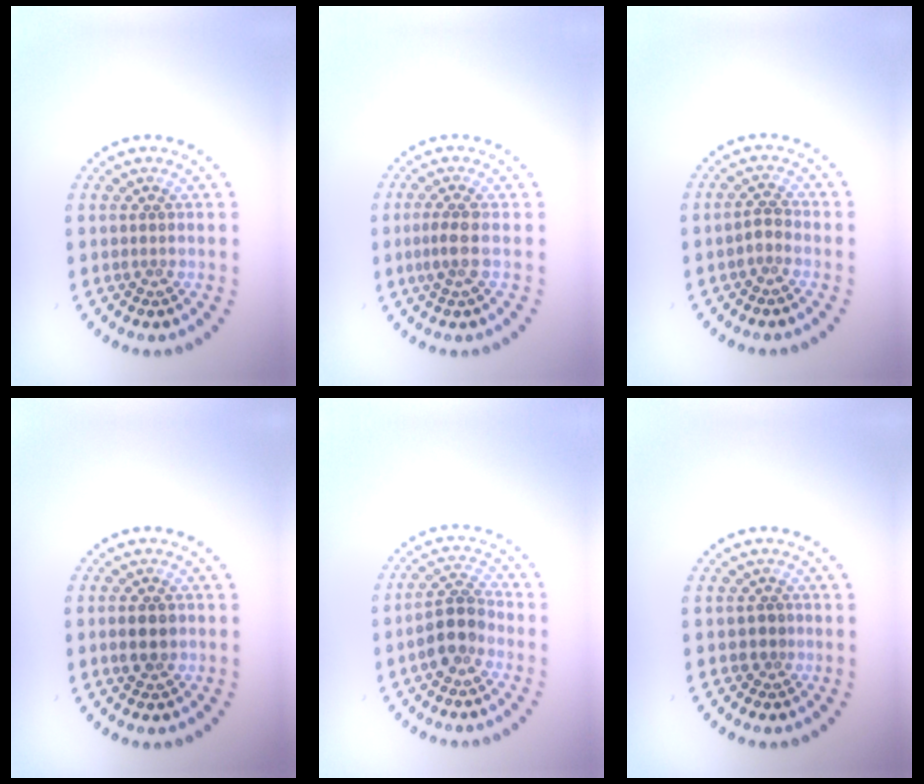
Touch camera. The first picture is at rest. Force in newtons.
{"total": 1.8, "press": 1.5, "slide": 1.0}
{"total": 1.0, "press": 0.9, "slide": 0.5}
{"total": 2.3, "press": 2.3, "slide": 0.2}
{"total": 3.6, "press": 3.3, "slide": 1.4}
{"total": 1.2, "press": 0.9, "slide": 0.8}